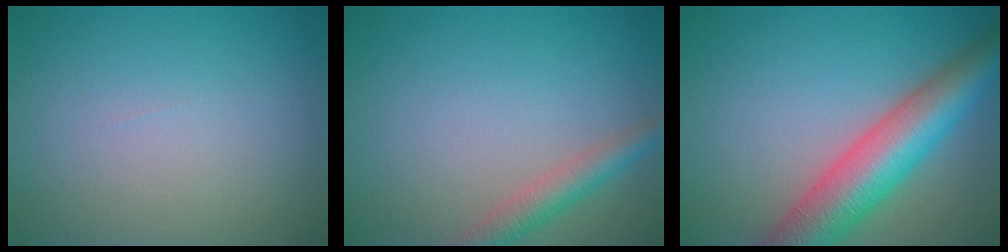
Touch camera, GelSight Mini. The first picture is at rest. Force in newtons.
{"total": 2.8, "press": 2.8, "slide": 0.1}
{"total": 8.8, "press": 8.8, "slide": 0.3}